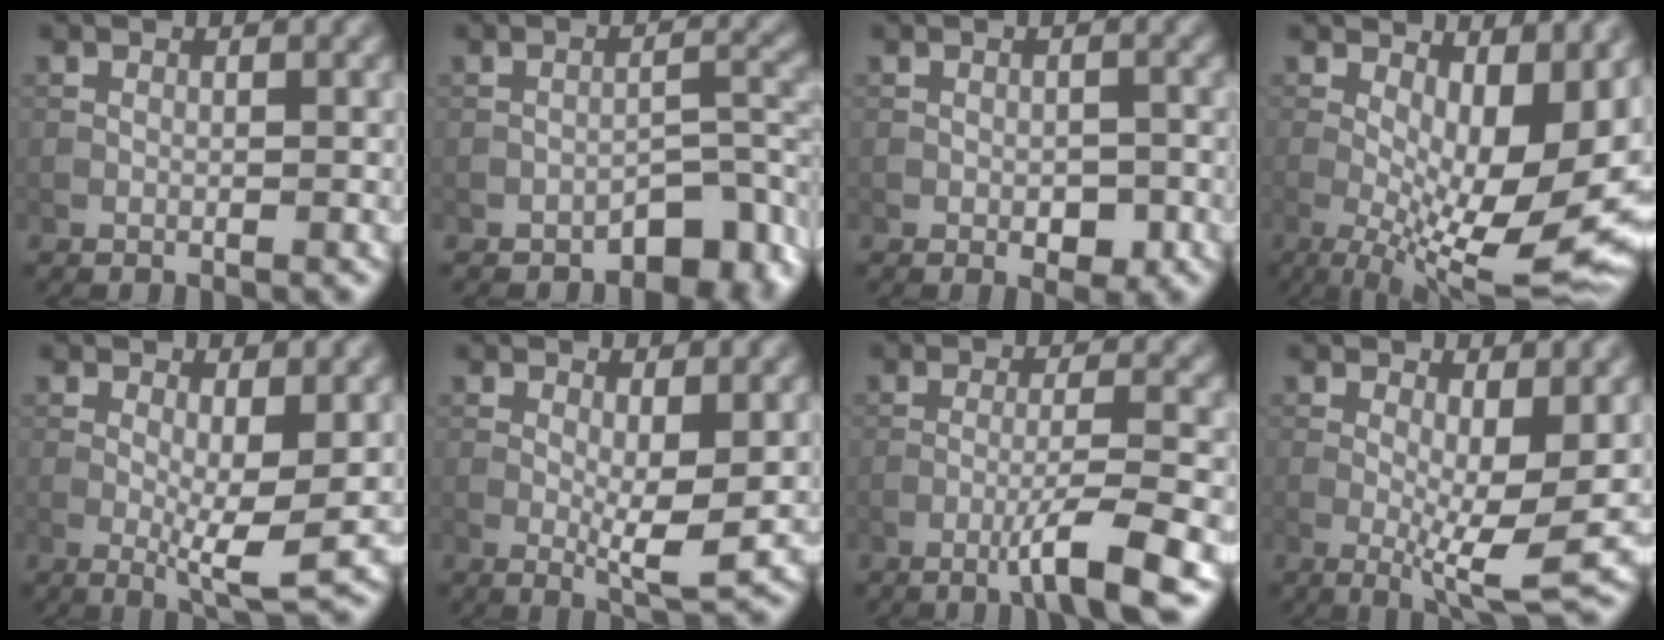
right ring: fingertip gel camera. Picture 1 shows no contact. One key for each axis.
{"total": 4.7, "fx": -3.3, "fy": 1.8, "fz": 2.8, "tx": -0.029, "ty": 0.012, "tz": -0.048}
{"total": 2.2, "fx": -0.8, "fy": 1.1, "fz": 1.7, "tx": -0.022, "ty": 0.000, "tz": -0.010}
{"total": 14.1, "fx": -0.3, "fy": 5.6, "fz": 13.0, "tx": -0.185, "ty": -0.007, "tz": 0.014}
{"total": 4.9, "fx": 0.0, "fy": 1.0, "fz": 4.8, "tx": -0.081, "ty": -0.012, "tz": 0.001}
{"total": 3.9, "fx": 0.1, "fy": 0.9, "fz": 3.8, "tx": -0.067, "ty": -0.009, "tz": 0.002}
{"total": 4.9, "fx": -2.7, "fy": 0.1, "fz": 4.1, "tx": -0.066, "ty": 0.008, "tz": -0.056}
{"total": 6.9, "fx": -0.2, "fy": 1.7, "fz": 6.7, "tx": -0.110, "ty": -0.013, "tz": -0.005}